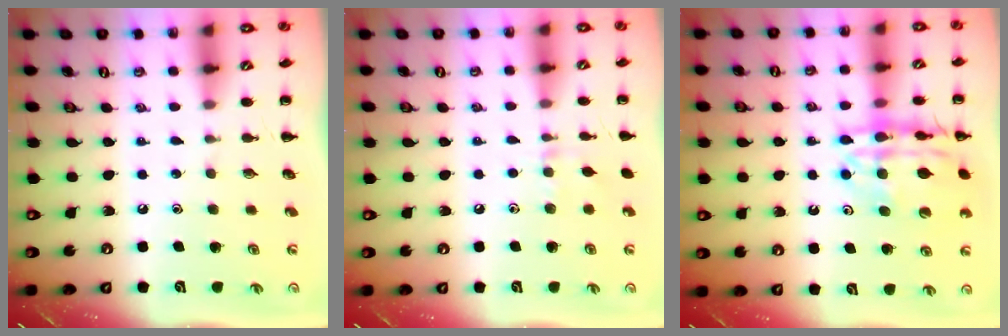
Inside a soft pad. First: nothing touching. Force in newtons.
{"total": 5.9, "press": 5.7, "slide": 1.8}
{"total": 17.7, "press": 17.5, "slide": 2.1}